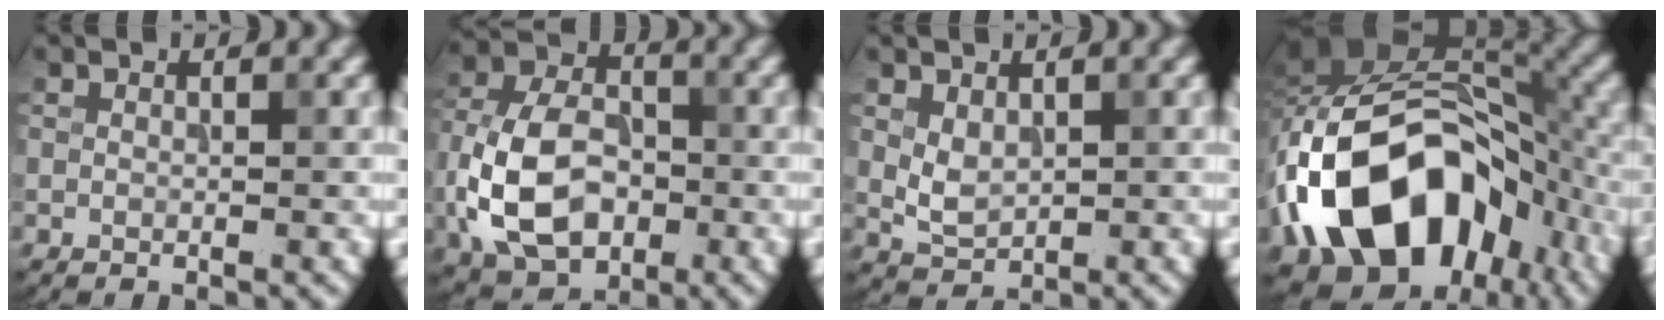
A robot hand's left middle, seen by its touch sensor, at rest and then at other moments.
{"total": 9.6, "force": [-2.4, 6.6, 6.5], "torque": [-0.144, 0.005, -0.051]}
{"total": 1.6, "force": [0.5, 1.1, 1.0], "torque": [-0.027, 0.003, 0.023]}
{"total": 15.8, "force": [-6.2, 10.3, 10.3], "torque": [-0.164, 0.019, -0.111]}